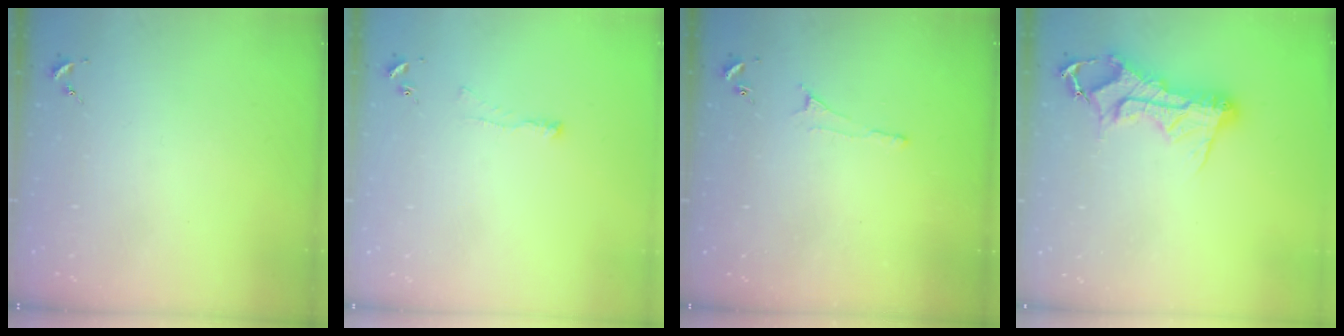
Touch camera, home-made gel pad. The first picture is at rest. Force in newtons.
{"total": 3.2, "press": 3.2, "slide": 0.5}
{"total": 4.1, "press": 4.1, "slide": 0.6}
{"total": 14.0, "press": 14.0, "slide": 1.4}